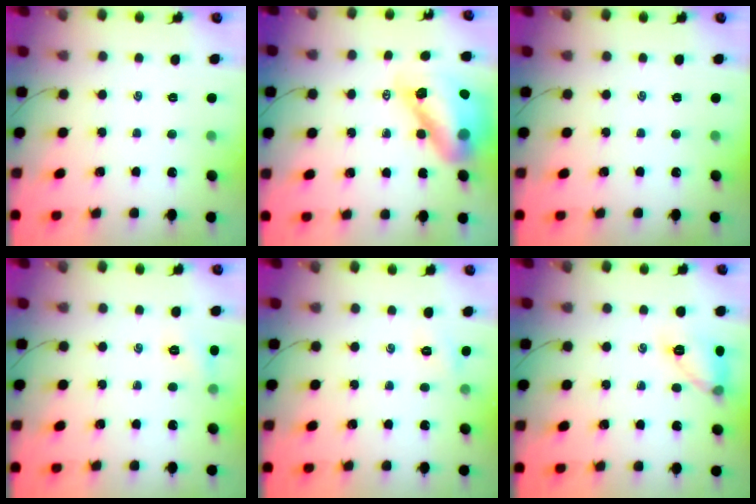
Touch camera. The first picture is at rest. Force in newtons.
{"total": 18.0, "press": 17.2, "slide": 5.4}
{"total": 0.0}
{"total": 6.3, "press": 6.1, "slide": 1.8}
{"total": 2.2, "press": 2.2, "slide": 0.5}
{"total": 10.2, "press": 10.1, "slide": 1.4}